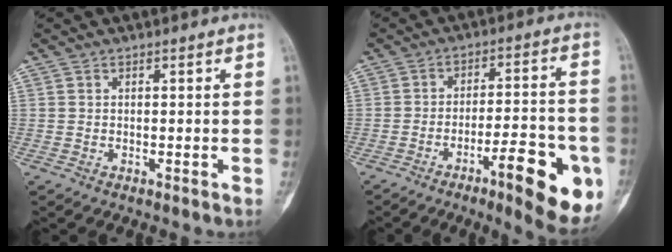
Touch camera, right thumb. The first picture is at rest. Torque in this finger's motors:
{"motor_torque": [0.10, 0.61, 0.67, 0.21, 0.06]}